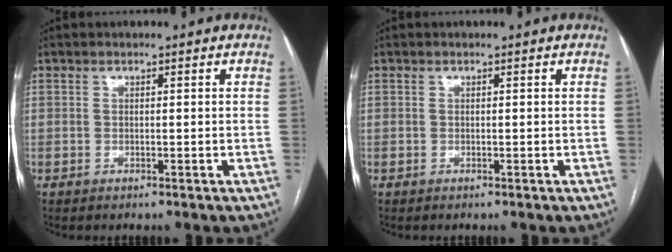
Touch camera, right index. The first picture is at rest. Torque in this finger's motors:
{"motor_torque": [0.02, 0.01, 0.00, 0.00]}